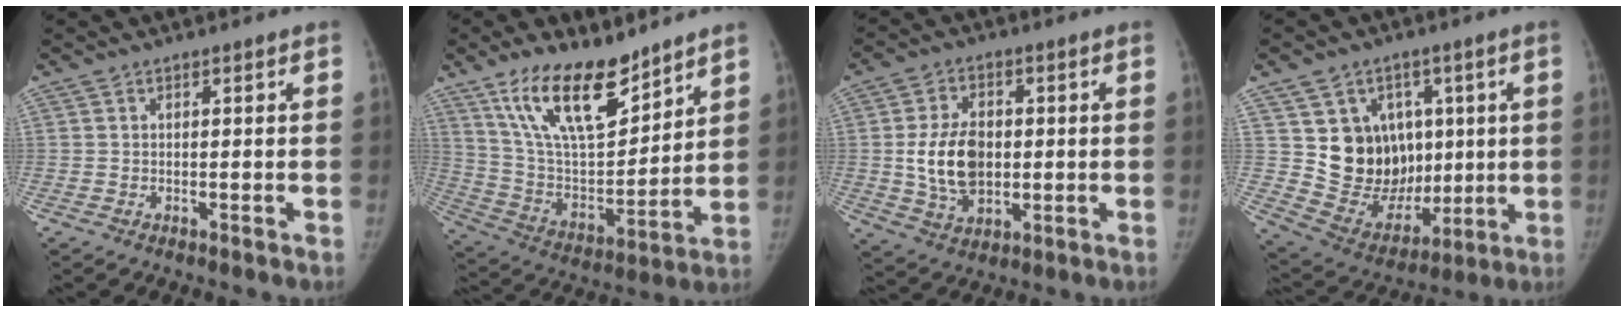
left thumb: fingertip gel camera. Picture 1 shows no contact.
{"total": 19.2, "force": [13.0, 7.8, 11.8], "torque": [-0.169, -0.075, 0.246]}
{"total": 11.3, "force": [0.1, 7.6, 8.3], "torque": [-0.133, -0.002, 0.008]}
{"total": 16.2, "force": [3.2, 13.5, 8.2], "torque": [-0.078, -0.012, 0.089]}